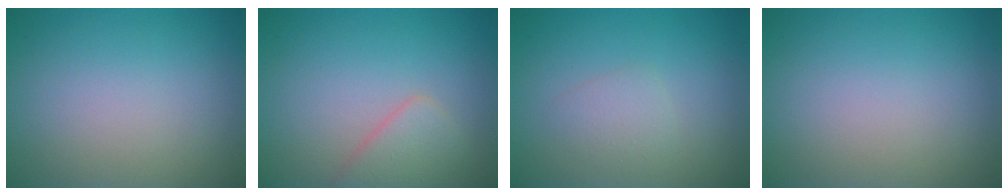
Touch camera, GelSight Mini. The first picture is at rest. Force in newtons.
{"total": 2.5, "press": 2.5, "slide": 0.2}
{"total": 1.4, "press": 1.4, "slide": 0.1}
{"total": 0.0}